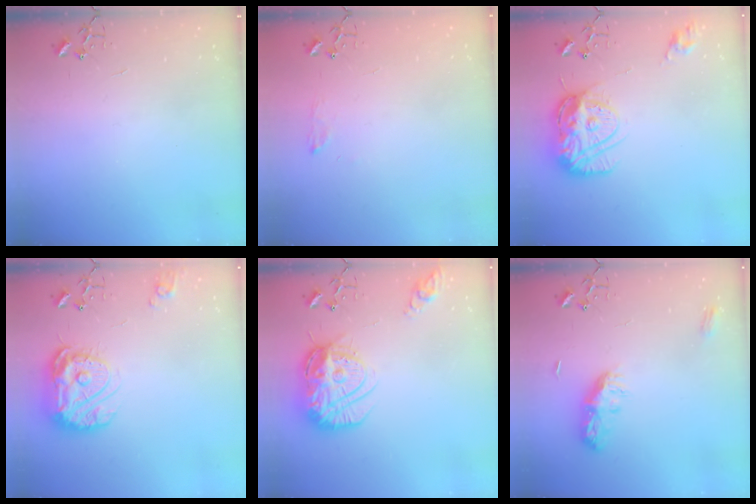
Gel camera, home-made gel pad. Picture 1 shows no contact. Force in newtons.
{"total": 6.3, "press": 6.2, "slide": 0.8}
{"total": 15.2, "press": 15.1, "slide": 1.5}
{"total": 17.3, "press": 17.2, "slide": 1.9}
{"total": 19.4, "press": 19.3, "slide": 1.7}
{"total": 9.0, "press": 9.0, "slide": 0.1}